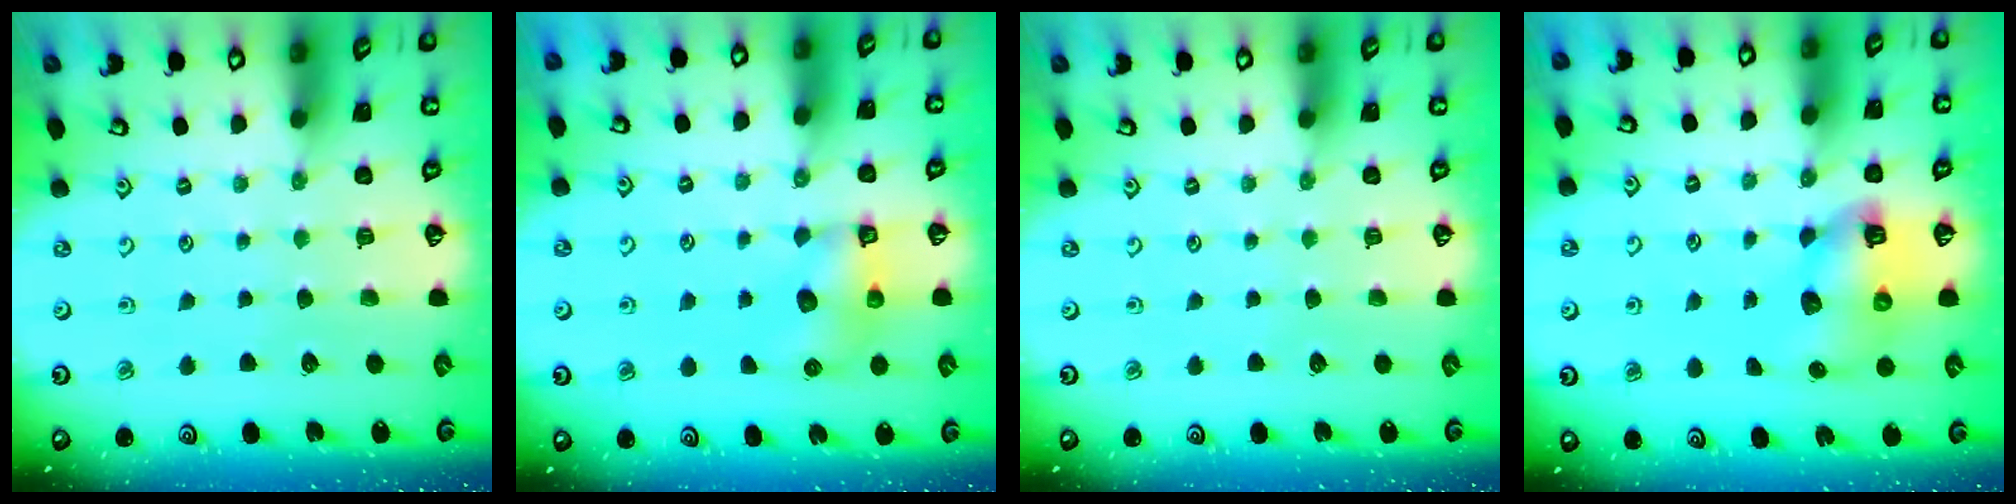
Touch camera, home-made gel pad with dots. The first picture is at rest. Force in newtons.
{"total": 7.2, "press": 7.2, "slide": 0.2}
{"total": 0.0}
{"total": 9.8, "press": 9.7, "slide": 1.2}